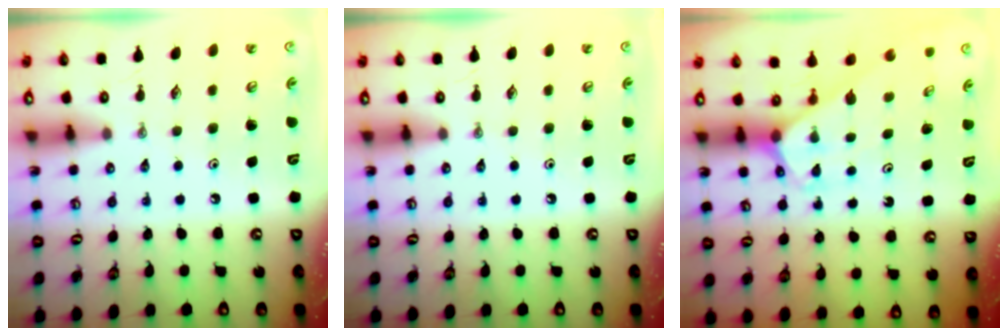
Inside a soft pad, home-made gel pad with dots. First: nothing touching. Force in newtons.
{"total": 0.0}
{"total": 2.5, "press": 2.5, "slide": 0.2}